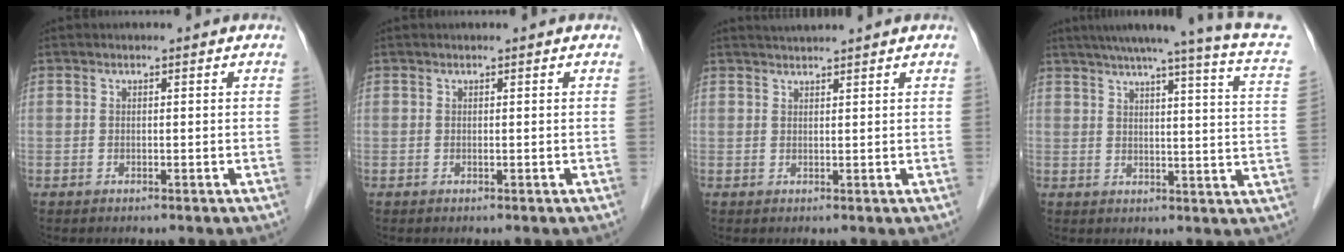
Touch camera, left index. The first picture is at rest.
{"total": 0.0}
{"total": 2.7, "force": [2.5, -0.7, 0.7], "torque": [-0.007, 0.019, 0.048]}
{"total": 19.1, "force": [15.4, -0.9, 11.2], "torque": [-0.167, -0.024, 0.177]}